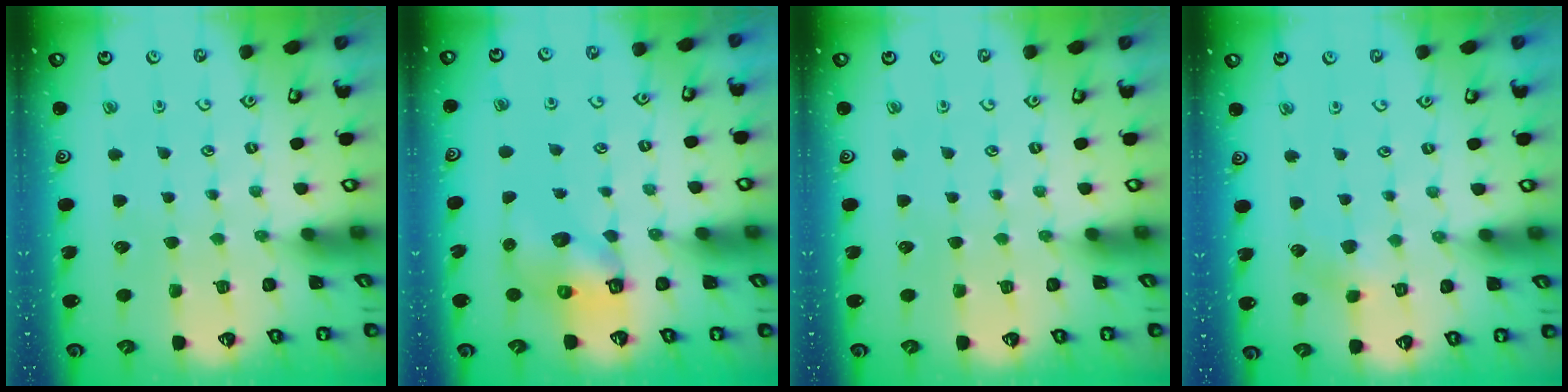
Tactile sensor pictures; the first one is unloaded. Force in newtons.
{"total": 8.5, "press": 8.5, "slide": 0.7}
{"total": 0.0}
{"total": 3.1, "press": 3.1, "slide": 0.4}